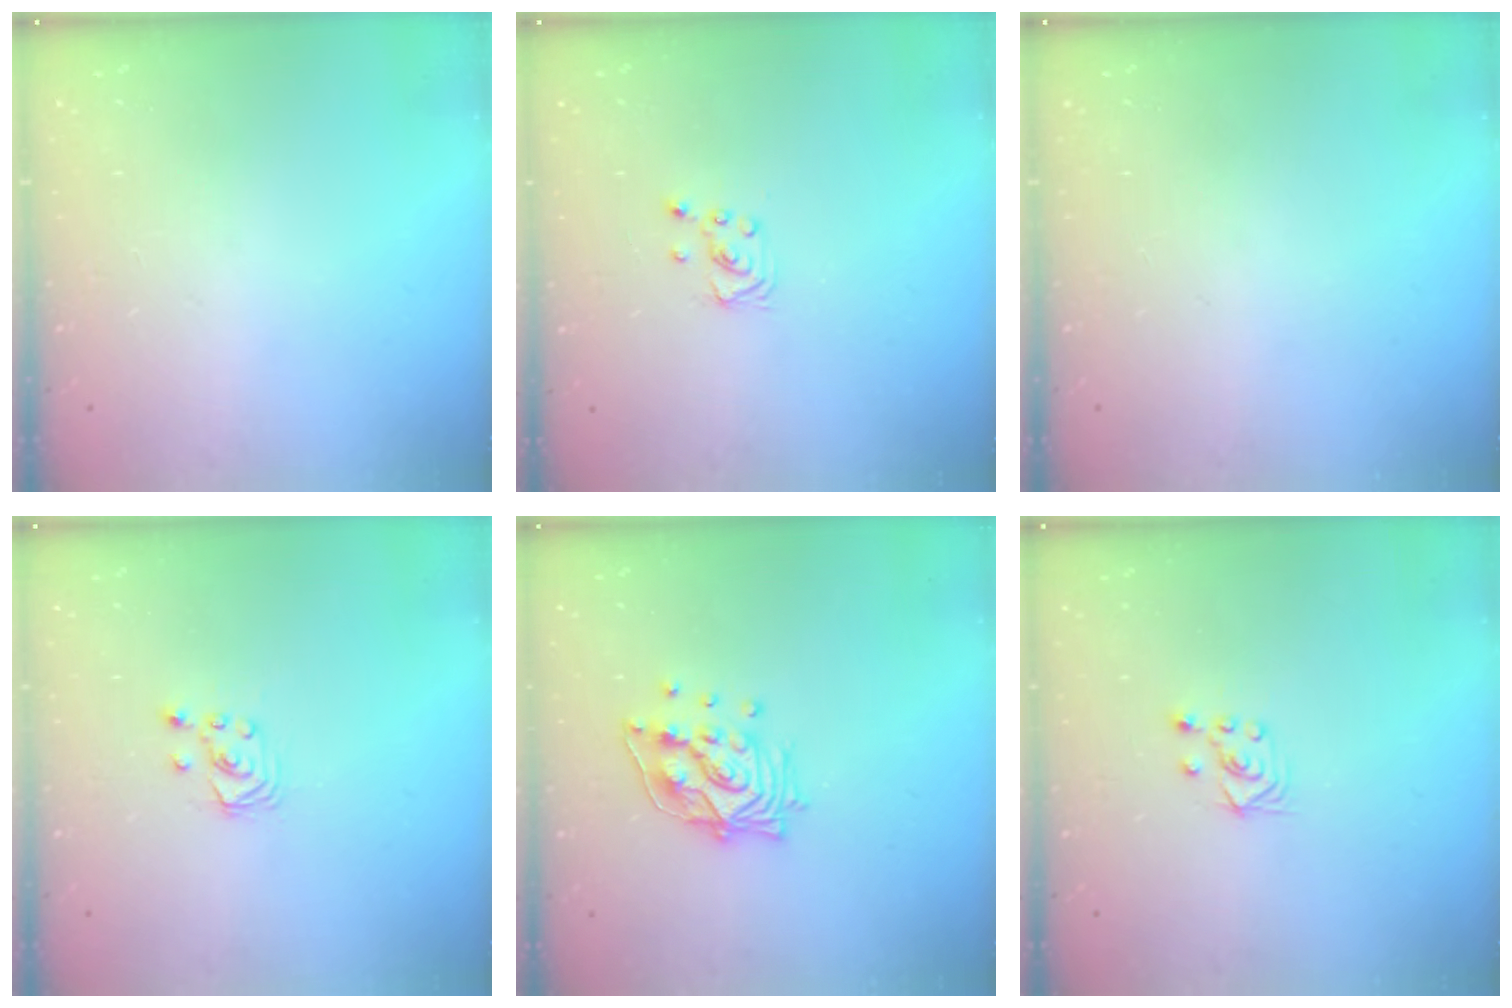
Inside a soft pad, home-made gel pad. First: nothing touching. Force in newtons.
{"total": 2.3, "press": 2.3, "slide": 0.2}
{"total": 0.0}
{"total": 2.9, "press": 2.8, "slide": 0.3}
{"total": 14.1, "press": 14.0, "slide": 1.8}
{"total": 2.8, "press": 2.6, "slide": 1.1}